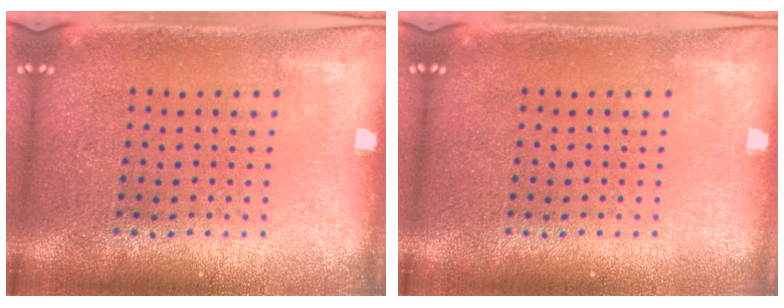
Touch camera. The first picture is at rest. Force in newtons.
{"total": 0.0}